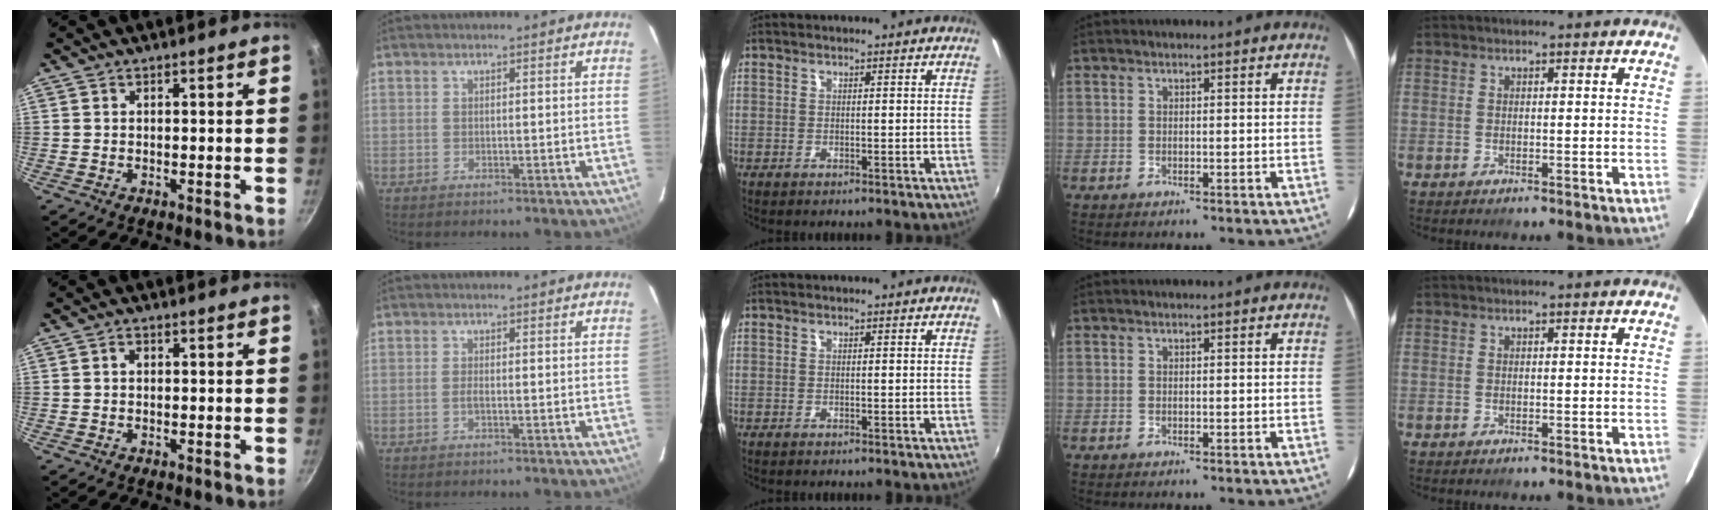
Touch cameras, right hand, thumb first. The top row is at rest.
{"thumb": {"total": 1.1, "force": [0.2, 0.9, 0.6], "torque": [-0.008, 0.004, 0.002]}, "index": {"total": 0.9, "force": [-0.4, 0.1, 0.8], "torque": [-0.018, -0.001, -0.007]}}